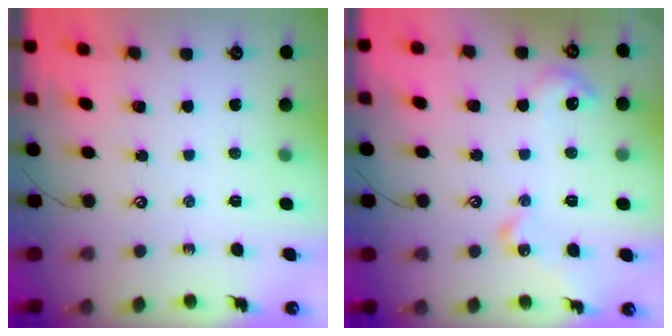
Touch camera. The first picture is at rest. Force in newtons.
{"total": 5.5, "press": 5.5, "slide": 0.3}